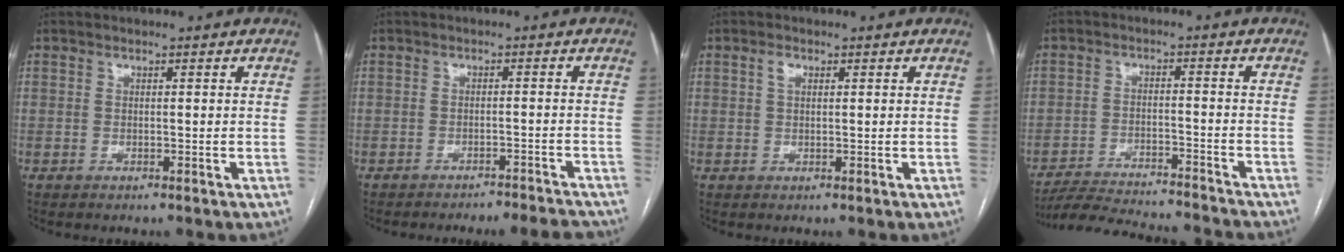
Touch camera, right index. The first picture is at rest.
{"total": 8.7, "force": [-8.6, 0.5, 1.6], "torque": [-0.010, 0.004, -0.099]}
{"total": 1.5, "force": [0.6, 0.8, 1.1], "torque": [-0.021, 0.006, 0.011]}
{"total": 16.0, "force": [-15.2, 0.9, 5.0], "torque": [-0.089, -0.013, -0.222]}